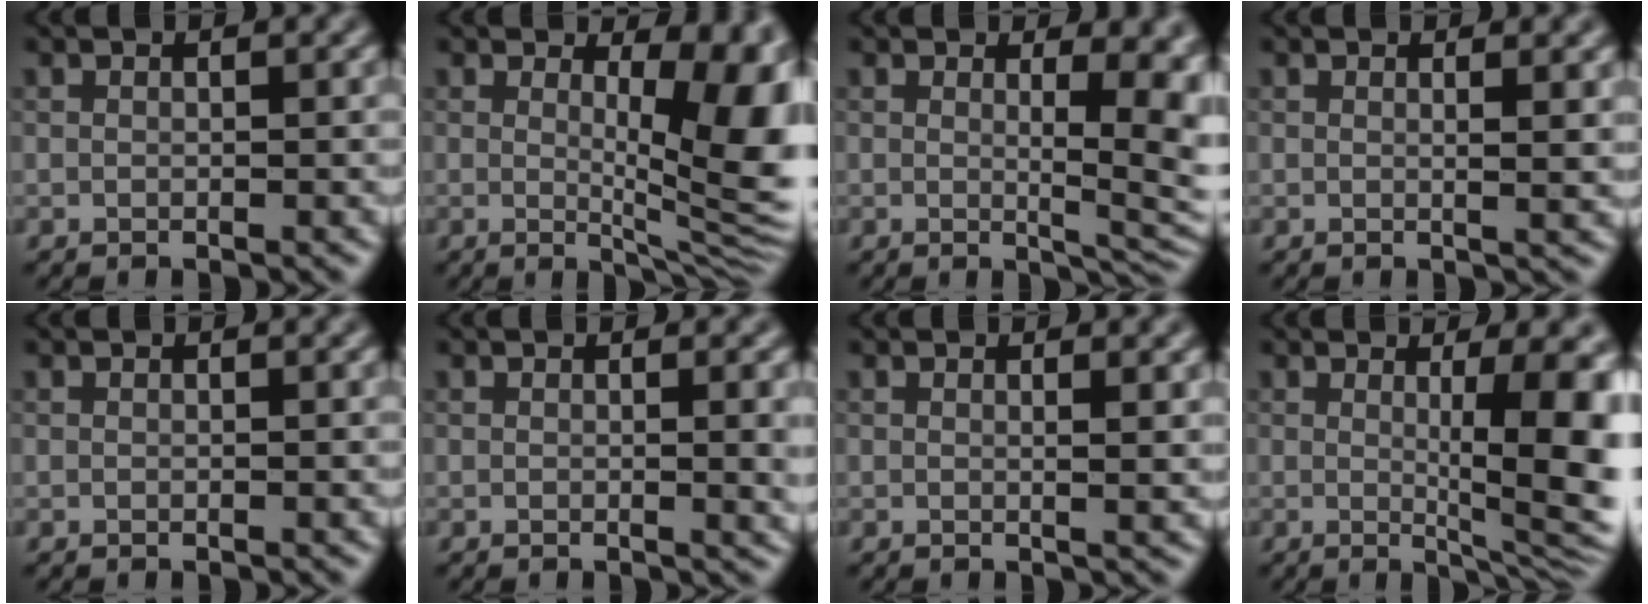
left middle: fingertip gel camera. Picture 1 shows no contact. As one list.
[{"total": 10.1, "force": [1.6, 3.7, 9.3], "torque": [-0.100, -0.014, 0.031]}, {"total": 7.8, "force": [1.5, 3.0, 7.1], "torque": [-0.066, -0.008, 0.024]}, {"total": 2.0, "force": [0.7, 0.7, 1.7], "torque": [-0.016, 0.001, 0.007]}, {"total": 0.0}, {"total": 2.8, "force": [0.2, 0.9, 2.7], "torque": [-0.026, -0.001, 0.001]}, {"total": 1.6, "force": [0.6, 0.6, 1.4], "torque": [-0.012, 0.001, 0.004]}, {"total": 9.7, "force": [0.6, 2.6, 9.4], "torque": [-0.120, -0.011, 0.015]}]